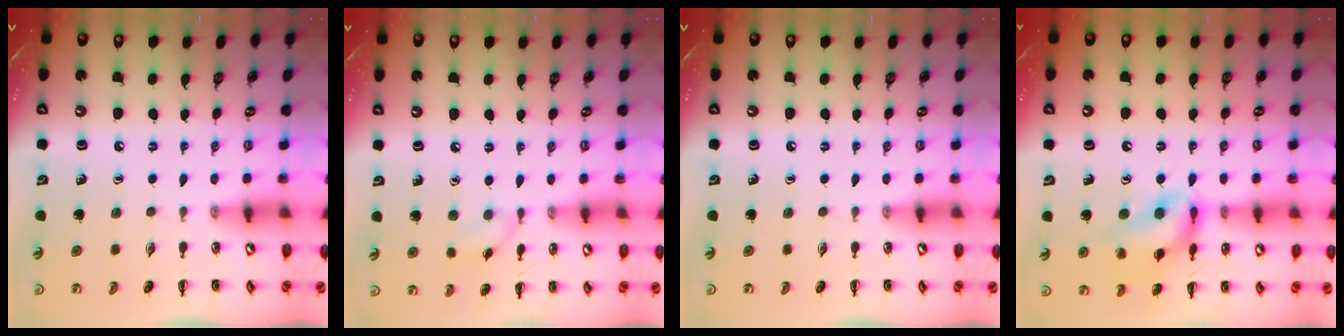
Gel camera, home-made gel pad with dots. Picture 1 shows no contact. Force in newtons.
{"total": 5.2, "press": 5.1, "slide": 0.9}
{"total": 0.0}
{"total": 15.1, "press": 14.9, "slide": 1.8}